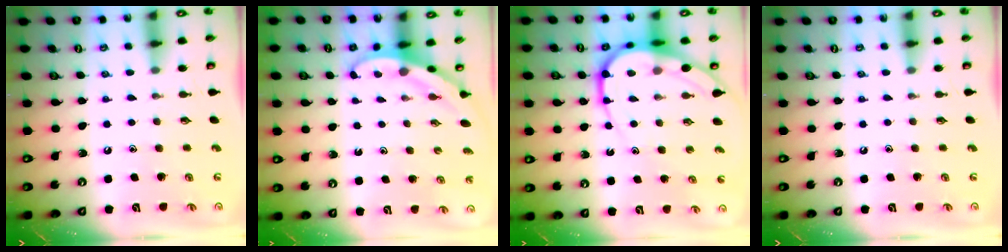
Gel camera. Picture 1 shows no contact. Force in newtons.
{"total": 3.4, "press": 3.4, "slide": 0.2}
{"total": 12.3, "press": 12.2, "slide": 1.2}
{"total": 0.0}